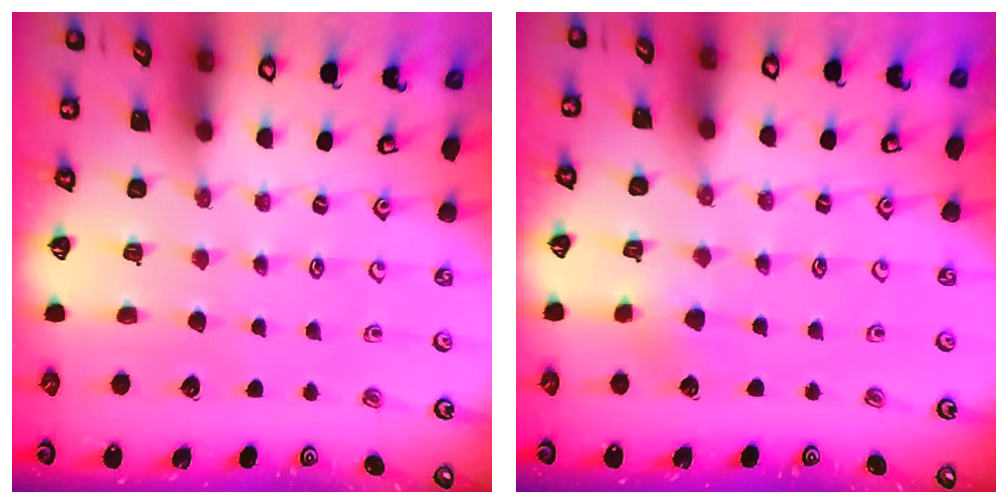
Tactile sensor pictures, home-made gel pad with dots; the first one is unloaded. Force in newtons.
{"total": 2.9, "press": 2.8, "slide": 0.2}